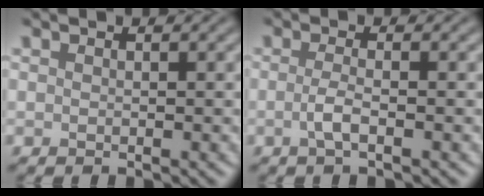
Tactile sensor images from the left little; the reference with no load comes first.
{"total": 1.9, "force": [-0.5, 0.5, 1.7], "torque": [-0.036, 0.000, -0.015]}